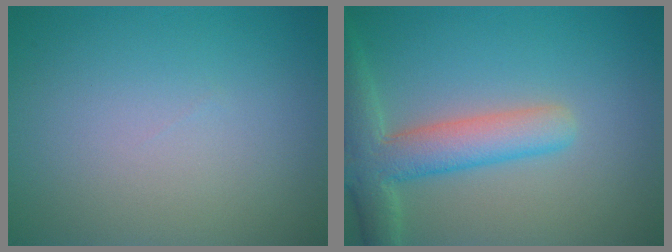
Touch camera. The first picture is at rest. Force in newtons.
{"total": 5.5, "press": 5.5, "slide": 0.3}